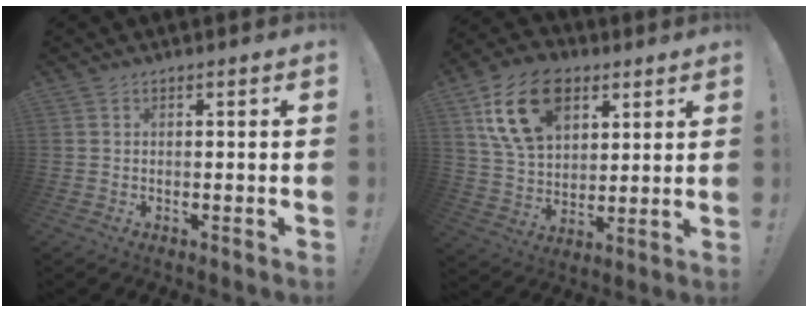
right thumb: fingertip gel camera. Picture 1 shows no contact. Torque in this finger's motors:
{"motor_torque": [1.80, 2.66, 1.33, 0.46, 0.09]}